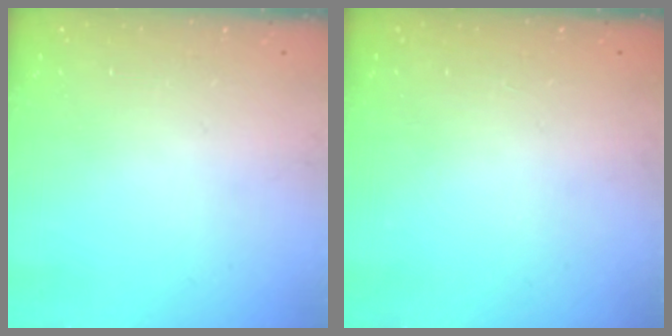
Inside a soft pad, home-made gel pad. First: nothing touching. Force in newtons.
{"total": 0.0}